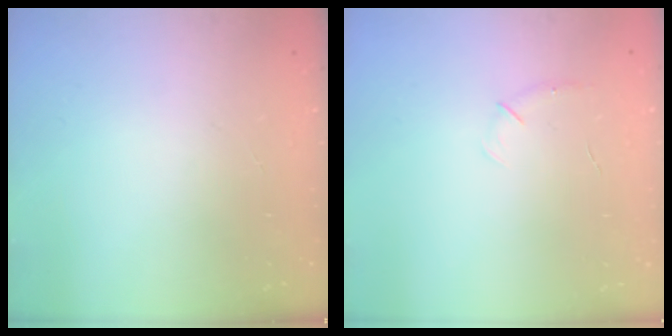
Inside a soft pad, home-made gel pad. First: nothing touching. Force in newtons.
{"total": 4.1, "press": 4.0, "slide": 1.0}